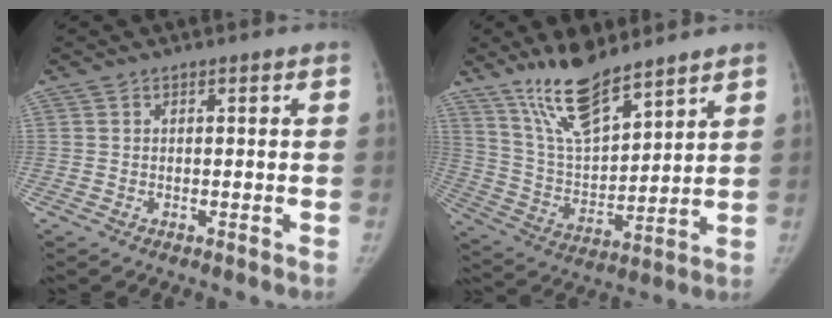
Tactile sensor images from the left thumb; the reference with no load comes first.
{"total": 14.0, "force": [10.8, 4.2, 8.0], "torque": [-0.121, -0.066, 0.212]}